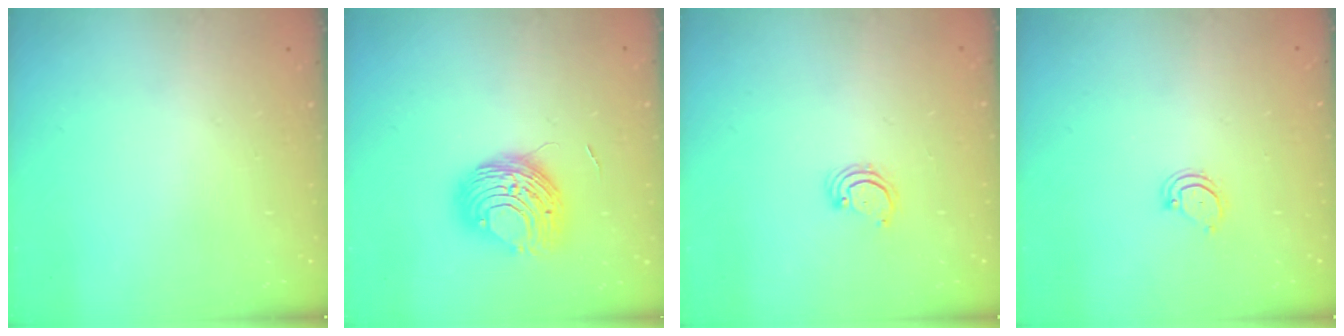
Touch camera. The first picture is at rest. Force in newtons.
{"total": 9.5, "press": 9.5, "slide": 0.7}
{"total": 2.8, "press": 2.8, "slide": 0.2}
{"total": 3.5, "press": 3.5, "slide": 0.3}